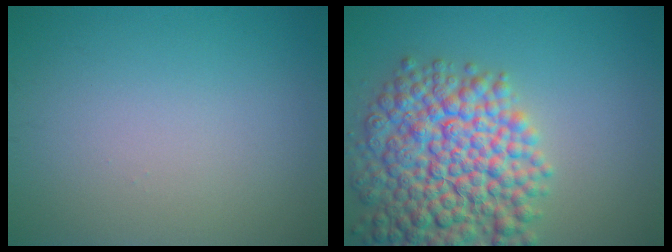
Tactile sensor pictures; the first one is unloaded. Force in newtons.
{"total": 11.1, "press": 11.0, "slide": 0.4}